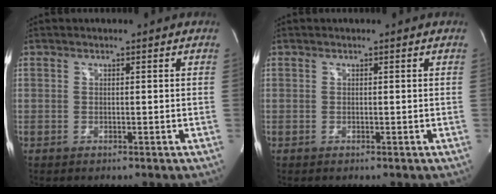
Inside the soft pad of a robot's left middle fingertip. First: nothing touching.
{"total": 0.0}